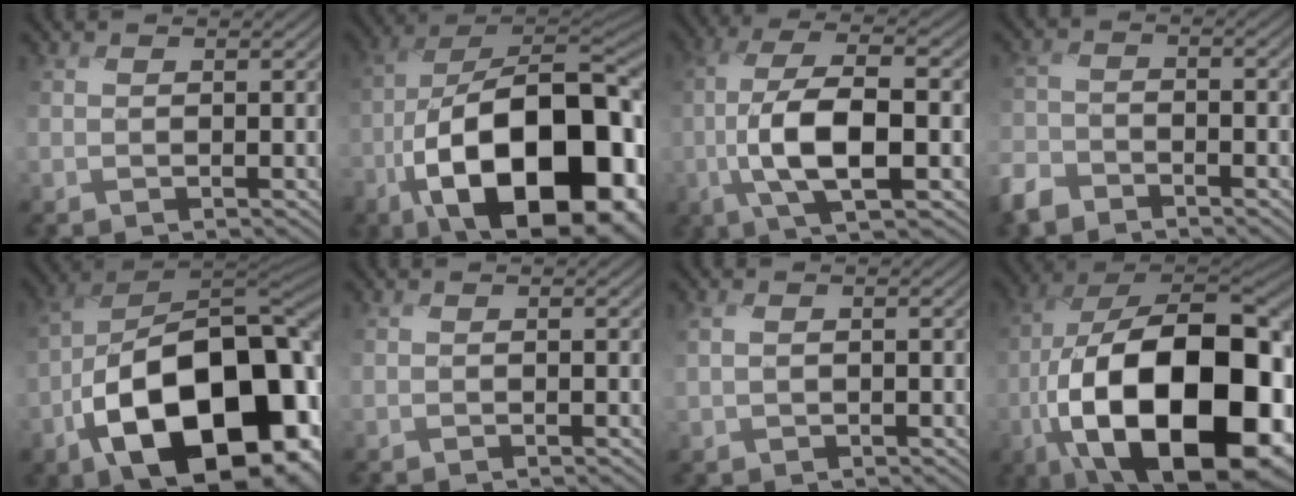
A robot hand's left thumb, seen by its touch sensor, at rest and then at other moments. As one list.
[{"total": 21.3, "force": [-7.8, 11.1, 16.4], "torque": [-0.277, -0.030, -0.117]}, {"total": 10.7, "force": [-2.0, 4.2, 9.7], "torque": [-0.200, 0.003, -0.037]}, {"total": 4.3, "force": [-3.7, 2.1, 0.8], "torque": [-0.027, -0.010, -0.090]}, {"total": 20.1, "force": [-6.9, 12.2, 14.4], "torque": [-0.235, -0.056, -0.096]}, {"total": 0.0}, {"total": 1.7, "force": [0.5, 1.5, 0.8], "torque": [-0.023, -0.001, 0.016]}, {"total": 22.4, "force": [-6.4, 11.9, 17.9], "torque": [-0.341, -0.030, -0.090]}]